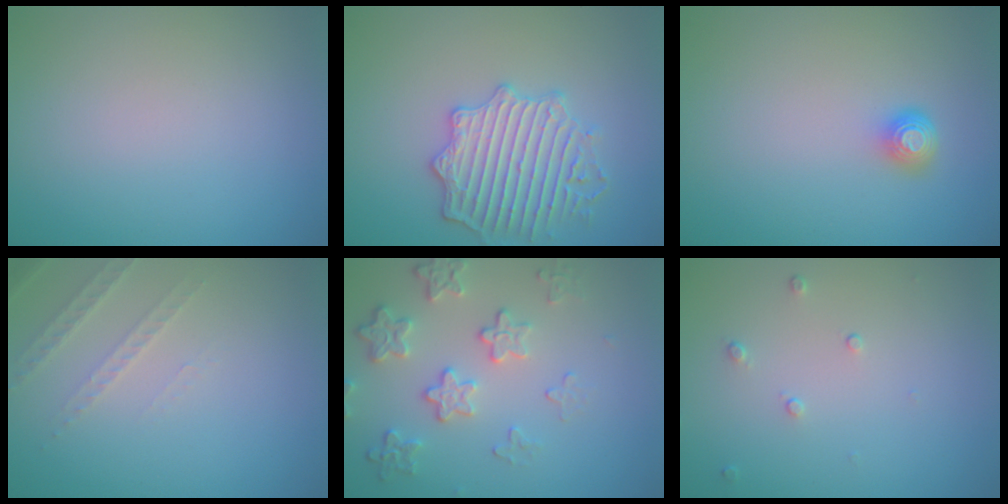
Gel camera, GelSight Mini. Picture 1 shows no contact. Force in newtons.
{"total": 4.6, "press": 4.4, "slide": 1.3}
{"total": 1.7, "press": 1.3, "slide": 1.2}
{"total": 1.9, "press": 1.8, "slide": 0.6}
{"total": 4.1, "press": 3.3, "slide": 2.5}
{"total": 0.7, "press": 0.5, "slide": 0.5}